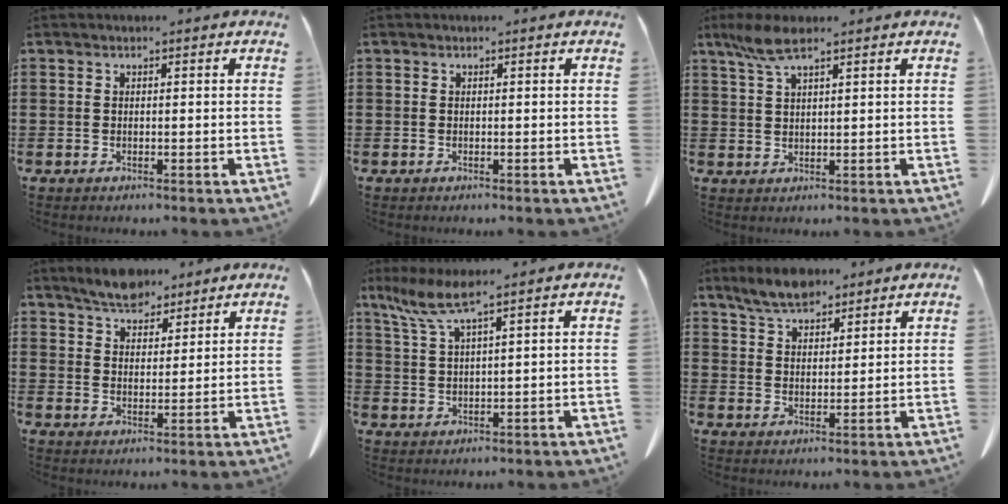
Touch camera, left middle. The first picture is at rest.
{"total": 0.0}
{"total": 5.1, "force": [3.3, 1.1, 3.8], "torque": [-0.087, 0.000, 0.057]}
{"total": 5.7, "force": [5.2, 1.9, 1.3], "torque": [-0.042, -0.013, 0.099]}
{"total": 6.1, "force": [4.0, 0.5, 4.5], "torque": [-0.115, -0.016, 0.066]}
{"total": 5.9, "force": [5.1, 2.2, 2.2], "torque": [-0.059, -0.005, 0.095]}